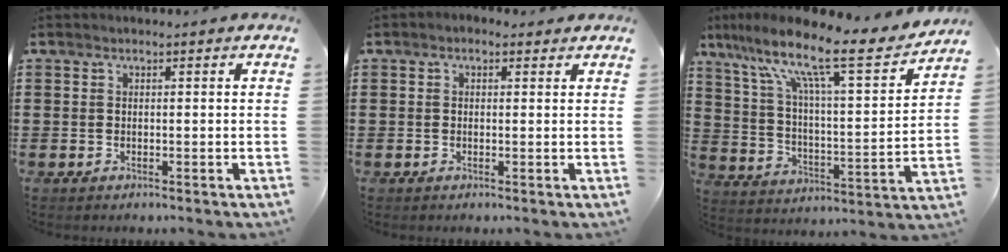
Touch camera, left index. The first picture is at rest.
{"total": 0.9, "force": [0.1, 0.7, 0.5], "torque": [-0.012, 0.006, 0.000]}
{"total": 13.8, "force": [9.9, 2.1, 9.4], "torque": [-0.198, -0.059, 0.156]}